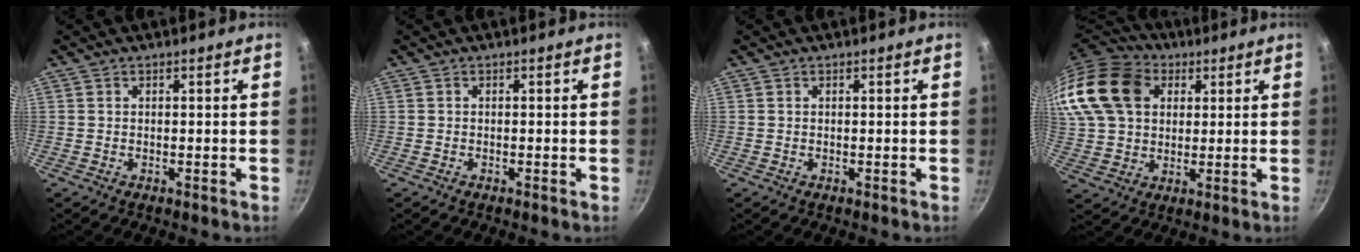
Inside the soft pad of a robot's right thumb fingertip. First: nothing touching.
{"total": 0.0}
{"total": 0.0}
{"total": 22.3, "force": [7.5, 16.8, 12.7], "torque": [-0.272, 0.024, 0.134]}